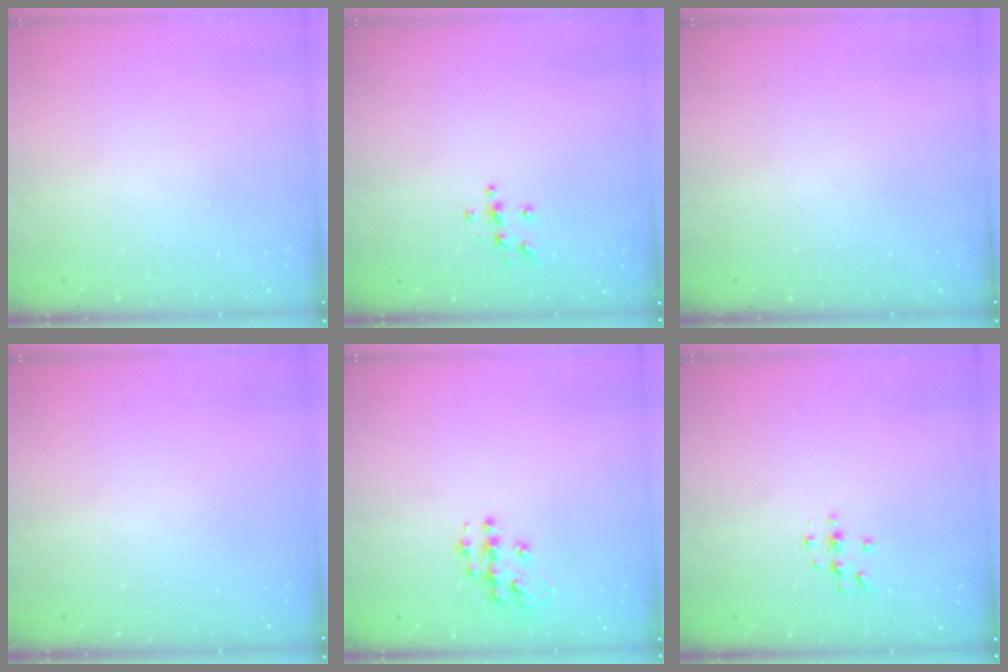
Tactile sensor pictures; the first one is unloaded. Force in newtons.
{"total": 6.2, "press": 6.1, "slide": 0.6}
{"total": 0.0}
{"total": 0.0}
{"total": 9.4, "press": 9.4, "slide": 0.5}
{"total": 4.2, "press": 4.2, "slide": 0.5}